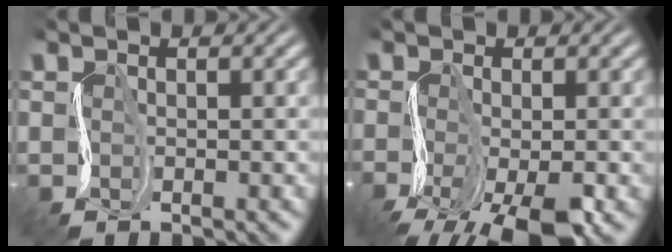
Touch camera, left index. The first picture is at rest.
{"total": 7.6, "force": [-4.2, 2.4, 5.9], "torque": [-0.111, -0.016, -0.076]}